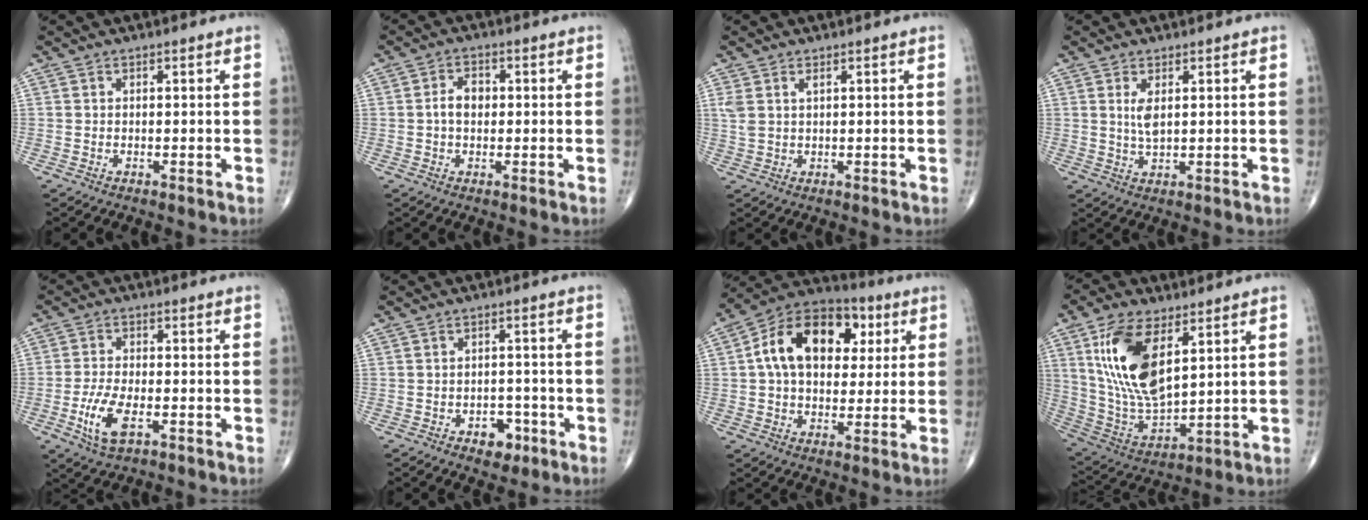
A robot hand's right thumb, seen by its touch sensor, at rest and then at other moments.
{"total": 3.6, "force": [-0.1, 2.5, 2.6], "torque": [-0.043, 0.012, -0.006]}
{"total": 2.7, "force": [1.2, 1.2, 2.1], "torque": [-0.056, 0.010, 0.031]}
{"total": 3.1, "force": [0.9, 1.1, 2.8], "torque": [-0.056, -0.009, 0.022]}
{"total": 7.6, "force": [-2.8, 3.4, 6.3], "torque": [-0.135, 0.005, -0.048]}
{"total": 4.6, "force": [-2.3, 3.1, 2.5], "torque": [-0.012, 0.018, -0.027]}
{"total": 18.2, "force": [4.3, 12.0, 13.1], "torque": [-0.184, 0.014, 0.061]}
{"total": 17.3, "force": [6.4, 8.1, 13.9], "torque": [-0.262, -0.025, 0.134]}